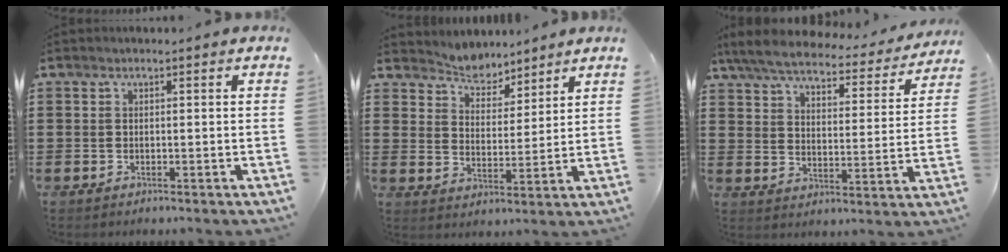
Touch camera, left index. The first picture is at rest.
{"total": 4.4, "force": [4.3, 1.0, -0.4], "torque": [-0.016, -0.024, 0.074]}
{"total": 5.7, "force": [5.3, 0.9, 2.0], "torque": [-0.065, -0.029, 0.088]}